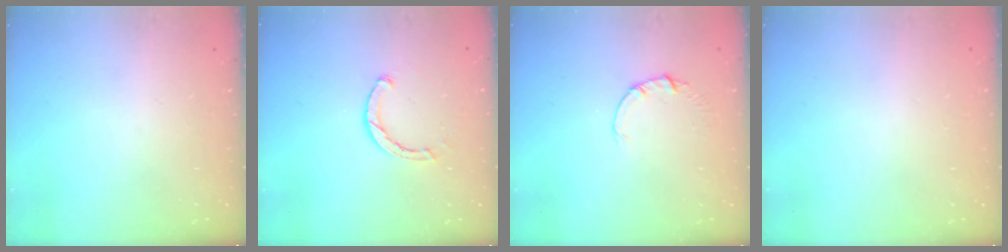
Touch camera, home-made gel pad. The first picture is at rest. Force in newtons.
{"total": 2.5, "press": 2.5, "slide": 0.1}
{"total": 0.5, "press": 0.5, "slide": 0.1}
{"total": 2.4, "press": 2.4, "slide": 0.2}